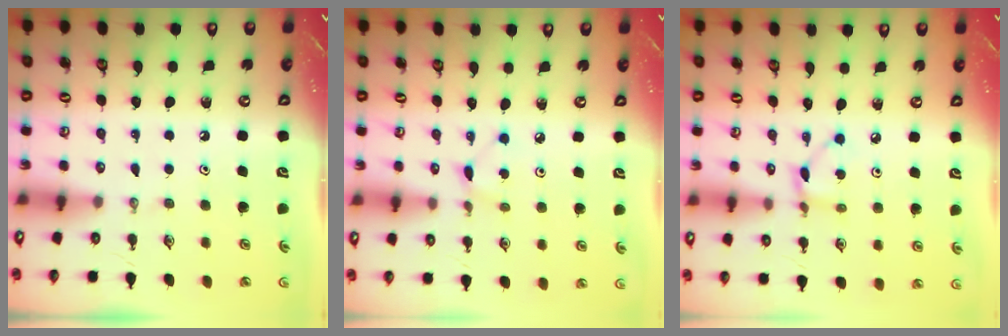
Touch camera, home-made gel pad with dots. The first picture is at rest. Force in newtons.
{"total": 3.0, "press": 3.0, "slide": 0.3}
{"total": 4.4, "press": 4.3, "slide": 0.5}